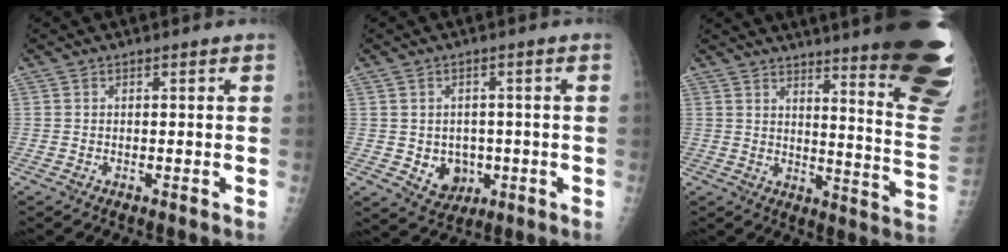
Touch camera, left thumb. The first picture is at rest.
{"total": 6.2, "force": [-1.1, 5.2, 3.1], "torque": [-0.014, 0.003, -0.002]}
{"total": 27.8, "force": [20.1, 3.5, 18.9], "torque": [-0.175, -0.142, 0.246]}